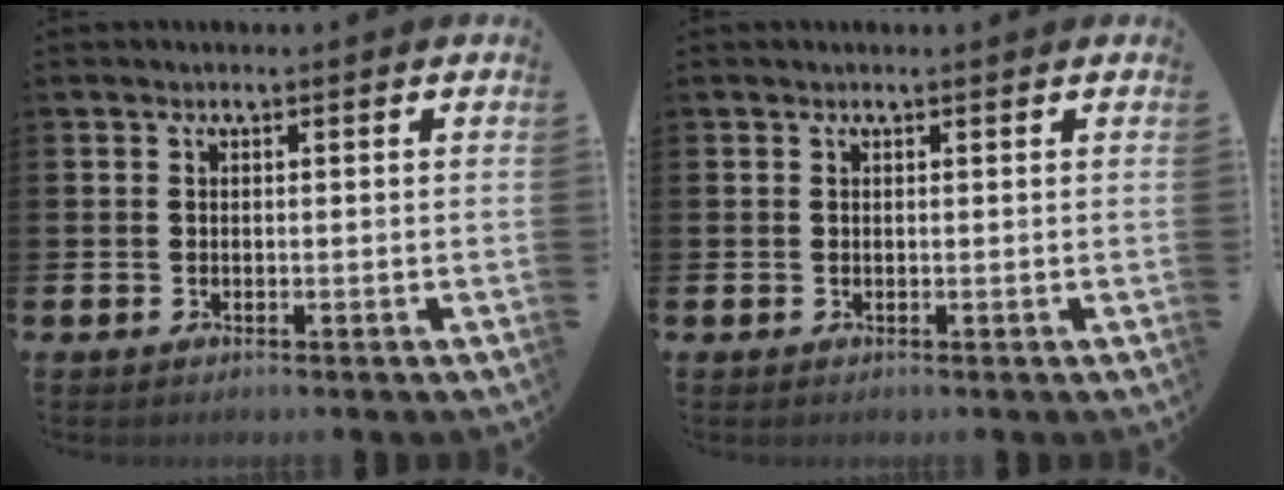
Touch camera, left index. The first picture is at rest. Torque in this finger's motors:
{"motor_torque": [0.15, -0.34, -0.02, -0.01]}